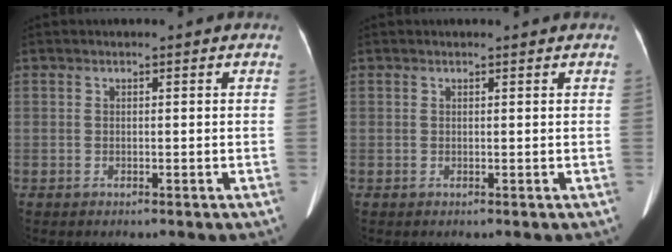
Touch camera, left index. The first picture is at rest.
{"total": 0.7, "force": [0.7, 0.0, 0.2], "torque": [-0.008, 0.002, 0.008]}